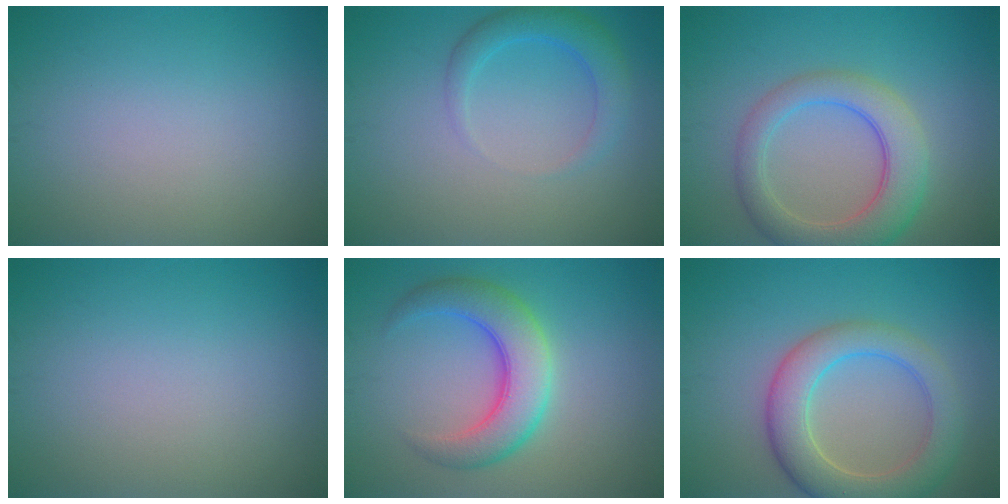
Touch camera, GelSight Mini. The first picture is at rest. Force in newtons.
{"total": 2.9, "press": 2.9, "slide": 0.2}
{"total": 5.9, "press": 5.8, "slide": 0.4}
{"total": 0.0}
{"total": 5.9, "press": 5.9, "slide": 0.2}
{"total": 6.1, "press": 6.1, "slide": 0.5}